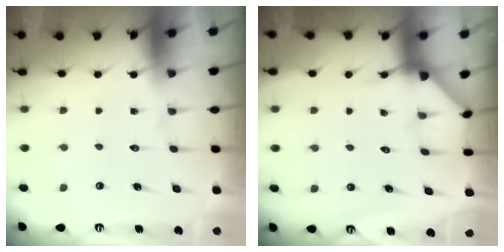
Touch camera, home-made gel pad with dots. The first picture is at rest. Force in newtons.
{"total": 3.6, "press": 3.5, "slide": 0.6}